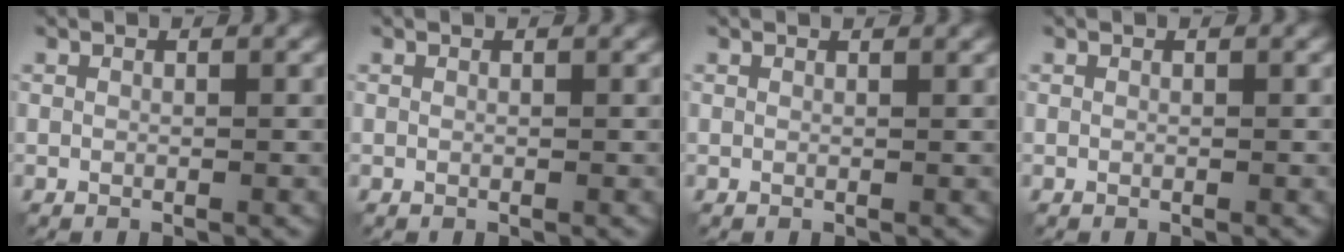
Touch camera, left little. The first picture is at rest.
{"total": 0.0}
{"total": 1.0, "force": [0.9, 0.2, 0.4], "torque": [-0.002, 0.000, 0.007]}
{"total": 0.0}